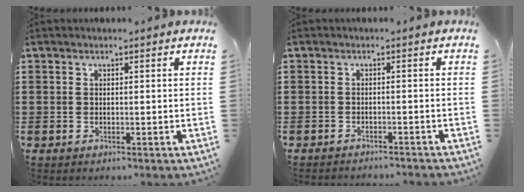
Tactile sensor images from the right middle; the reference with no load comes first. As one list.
[{"total": 1.3, "force": [-1.3, -0.1, 0.1], "torque": [-0.004, 0.003, -0.027]}]